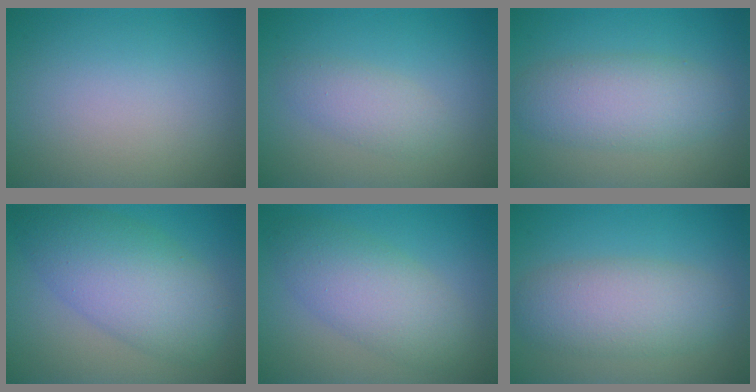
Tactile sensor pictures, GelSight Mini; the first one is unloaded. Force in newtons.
{"total": 2.3, "press": 2.3, "slide": 0.1}
{"total": 4.9, "press": 4.9, "slide": 0.1}
{"total": 7.4, "press": 7.4, "slide": 0.1}
{"total": 5.3, "press": 5.3, "slide": 0.1}
{"total": 5.3, "press": 5.3, "slide": 0.4}